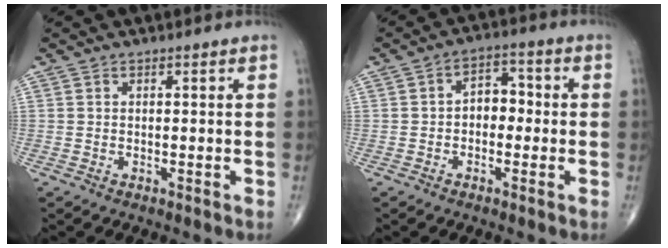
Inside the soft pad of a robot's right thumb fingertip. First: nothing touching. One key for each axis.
{"total": 4.6, "fx": -0.4, "fy": 3.3, "fz": 3.2, "tx": -0.028, "ty": 0.019, "tz": -0.017}